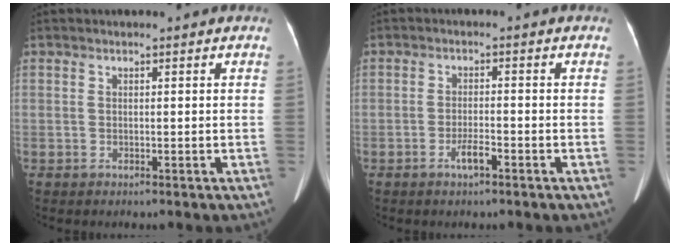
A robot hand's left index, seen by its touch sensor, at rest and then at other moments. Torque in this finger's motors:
{"motor_torque": [0.43, 0.35, 0.20, 0.05]}